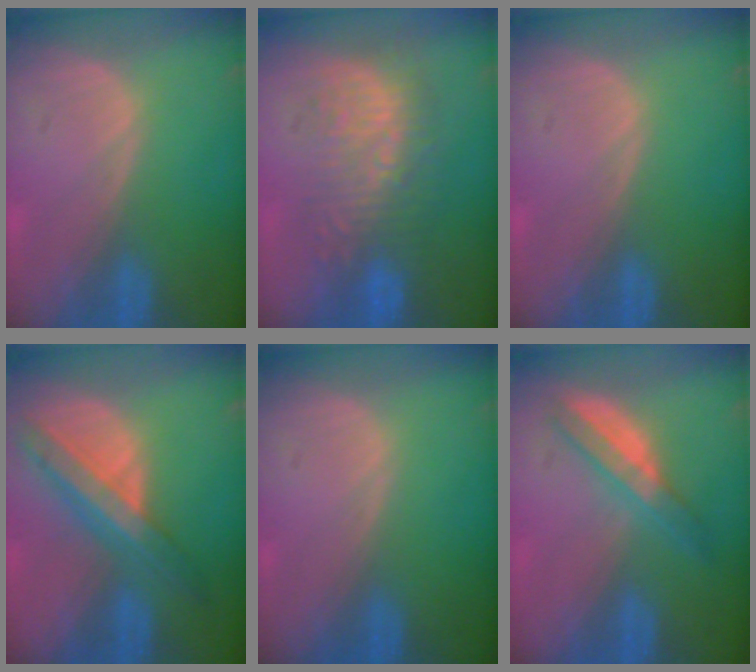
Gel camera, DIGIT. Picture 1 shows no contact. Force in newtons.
{"total": 8.9, "press": 8.7, "slide": 1.9}
{"total": 0.0}
{"total": 8.5, "press": 7.2, "slide": 4.4}
{"total": 0.0}
{"total": 5.0, "press": 4.9, "slide": 1.3}